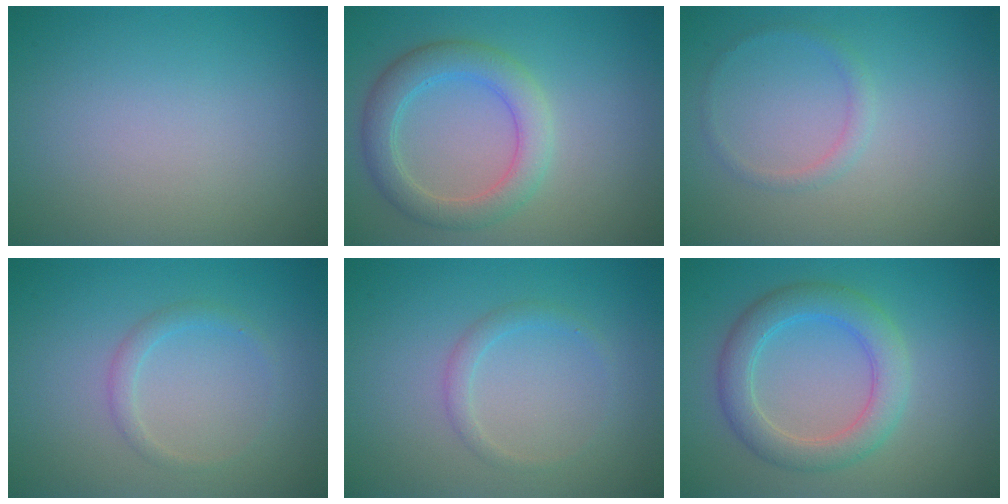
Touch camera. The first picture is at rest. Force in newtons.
{"total": 4.2, "press": 4.2, "slide": 0.2}
{"total": 1.0, "press": 1.0, "slide": 0.1}
{"total": 1.3, "press": 1.3, "slide": 0.0}
{"total": 1.3, "press": 1.3, "slide": 0.0}
{"total": 4.3, "press": 4.3, "slide": 0.0}